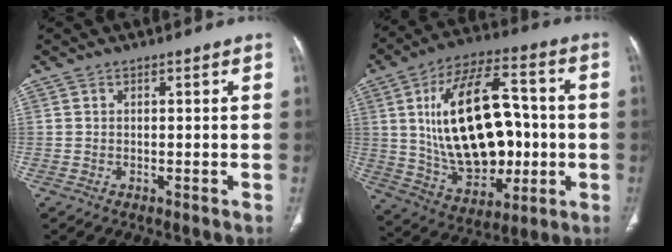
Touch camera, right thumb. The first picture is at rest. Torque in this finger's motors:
{"motor_torque": [2.39, 2.62, 2.64, -0.13, 0.61]}